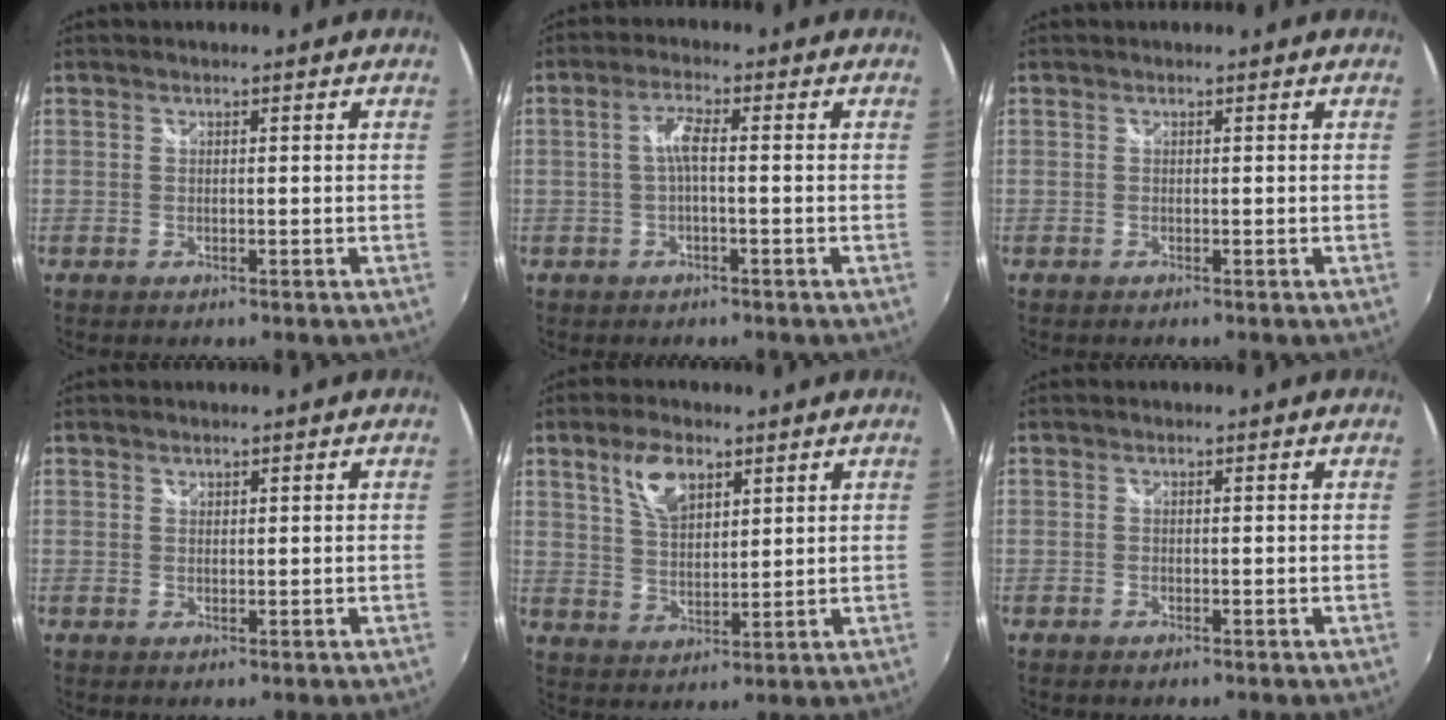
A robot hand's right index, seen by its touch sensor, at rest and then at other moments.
{"total": 3.2, "force": [-0.5, 0.4, 3.2], "torque": [-0.064, 0.008, -0.009]}
{"total": 0.0}
{"total": 0.7, "force": [0.5, 0.4, 0.1], "torque": [0.001, 0.001, 0.009]}
{"total": 7.5, "force": [4.2, 3.7, 5.1], "torque": [-0.094, 0.011, 0.080]}
{"total": 0.0}